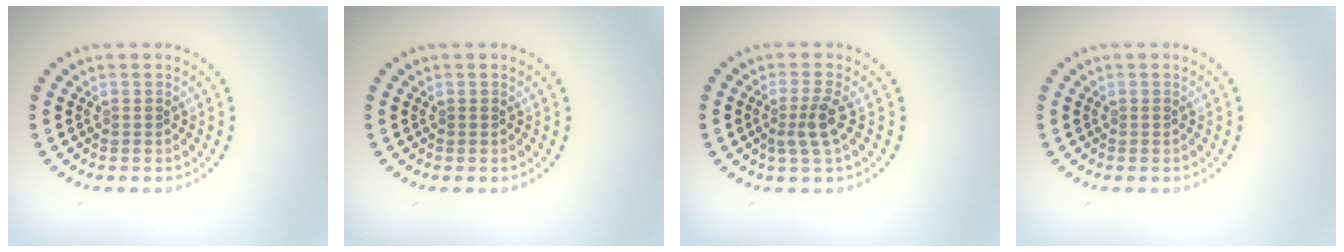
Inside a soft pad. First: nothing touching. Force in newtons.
{"total": 0.0}
{"total": 2.4, "press": 1.8, "slide": 1.5}
{"total": 0.0}